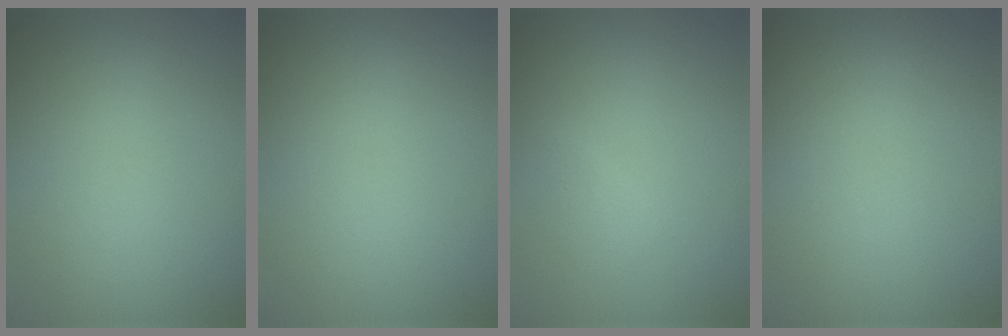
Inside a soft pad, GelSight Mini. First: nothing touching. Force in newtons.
{"total": 0.0}
{"total": 0.8, "press": 0.8, "slide": 0.1}
{"total": 0.0}